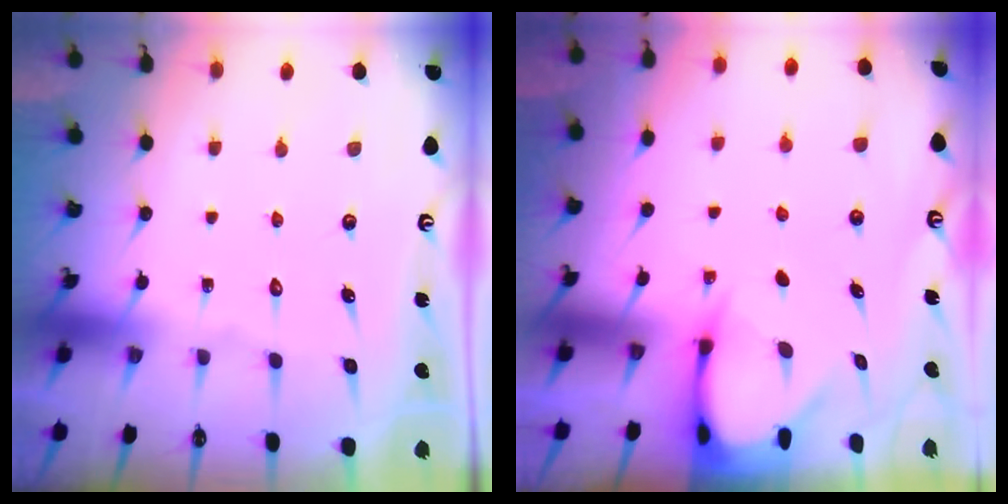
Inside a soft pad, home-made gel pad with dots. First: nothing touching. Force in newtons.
{"total": 3.5, "press": 3.5, "slide": 0.3}